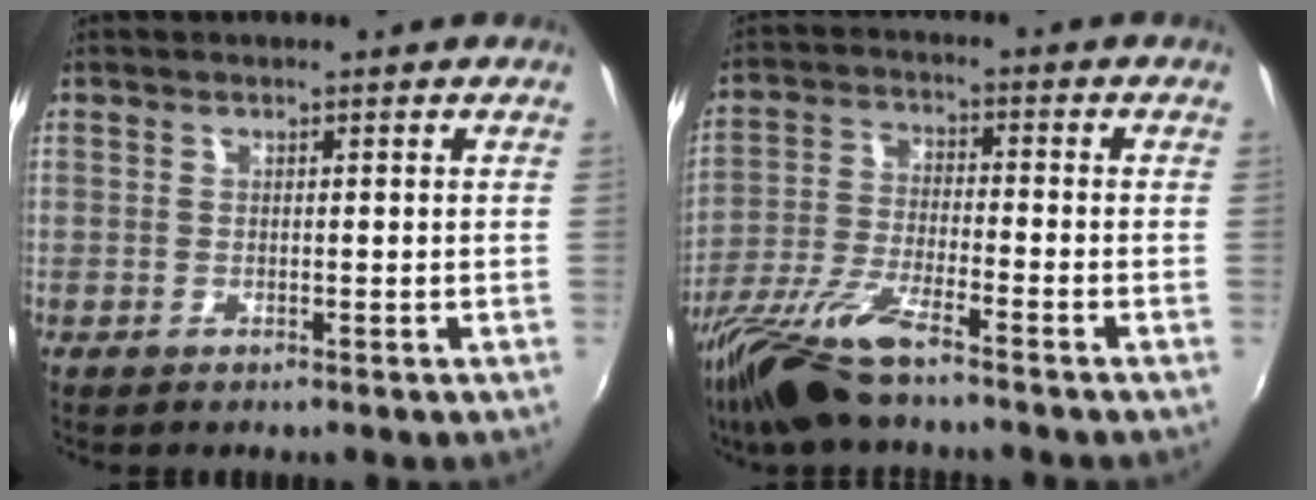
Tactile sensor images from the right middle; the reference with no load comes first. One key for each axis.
{"total": 12.5, "fx": -9.5, "fy": 2.0, "fz": 7.8, "tx": -0.168, "ty": -0.029, "tz": -0.185}